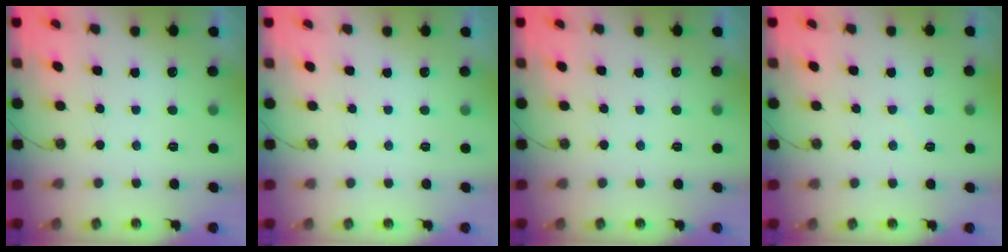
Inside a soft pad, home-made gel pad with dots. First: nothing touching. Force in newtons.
{"total": 0.0}
{"total": 0.0}
{"total": 5.8, "press": 5.8, "slide": 0.7}